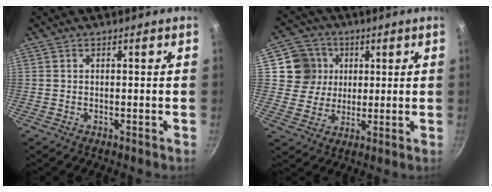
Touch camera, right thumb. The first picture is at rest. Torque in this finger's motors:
{"motor_torque": [-0.10, 1.86, 0.39, -0.23, -0.01]}